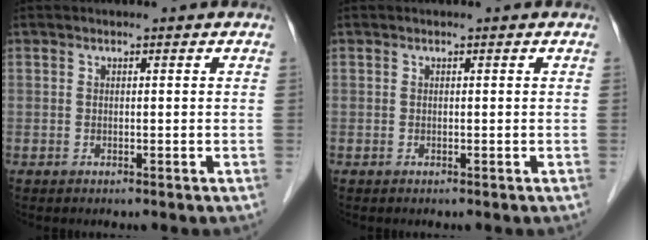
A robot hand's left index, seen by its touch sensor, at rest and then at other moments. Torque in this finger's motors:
{"motor_torque": [0.00, 0.00, 0.00, 0.00]}